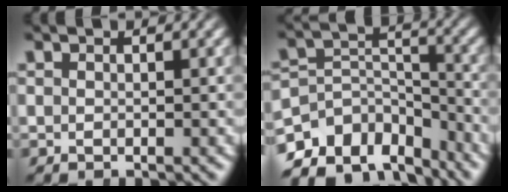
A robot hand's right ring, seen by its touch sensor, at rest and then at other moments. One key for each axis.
{"total": 11.7, "fx": -6.5, "fy": 8.0, "fz": 5.5, "tx": -0.104, "ty": -0.055, "tz": -0.090}